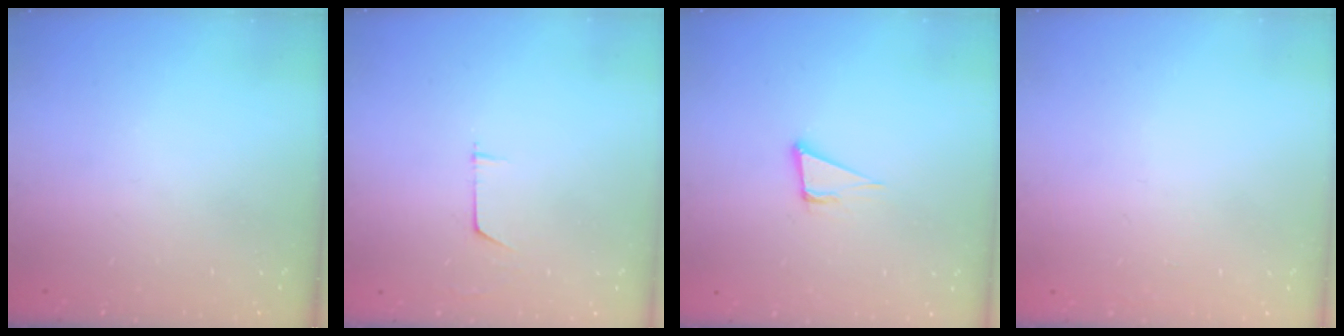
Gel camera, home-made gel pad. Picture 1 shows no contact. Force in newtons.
{"total": 3.2, "press": 3.2, "slide": 0.3}
{"total": 5.4, "press": 4.4, "slide": 3.1}
{"total": 0.9, "press": 0.9, "slide": 0.0}